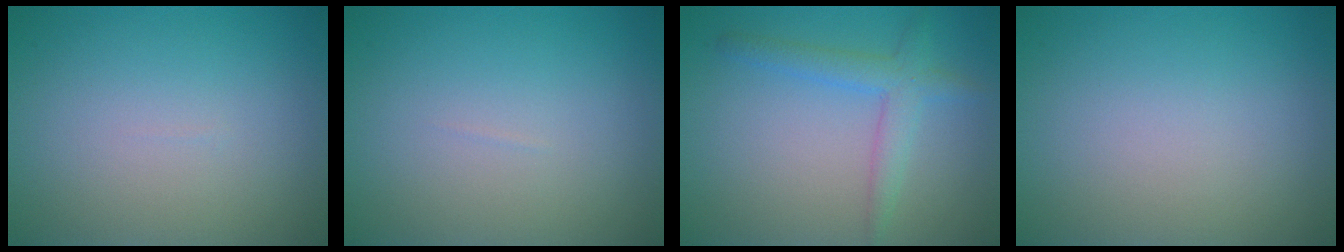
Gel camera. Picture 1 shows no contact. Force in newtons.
{"total": 0.0}
{"total": 2.8, "press": 2.8, "slide": 0.2}
{"total": 0.0}